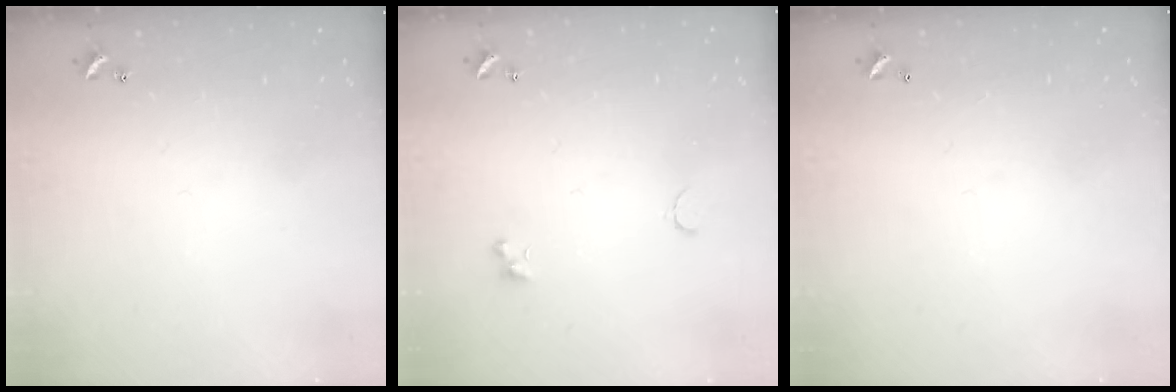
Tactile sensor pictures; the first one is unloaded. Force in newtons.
{"total": 1.4, "press": 1.3, "slide": 0.5}
{"total": 2.8, "press": 2.8, "slide": 0.1}